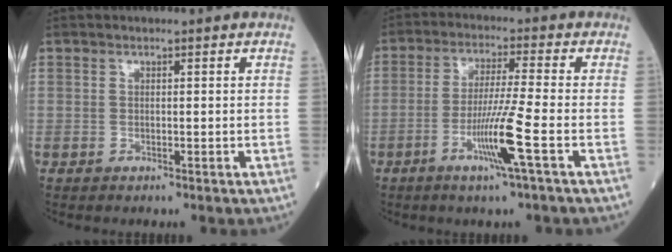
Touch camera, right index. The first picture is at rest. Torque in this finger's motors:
{"motor_torque": [1.35, -0.40, 0.74, 0.21]}